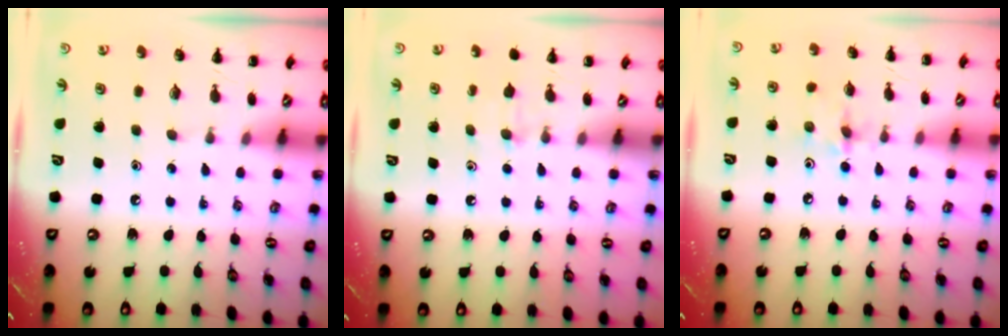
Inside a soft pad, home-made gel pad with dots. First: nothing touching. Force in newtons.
{"total": 5.7, "press": 5.5, "slide": 1.8}
{"total": 2.9, "press": 2.9, "slide": 0.5}